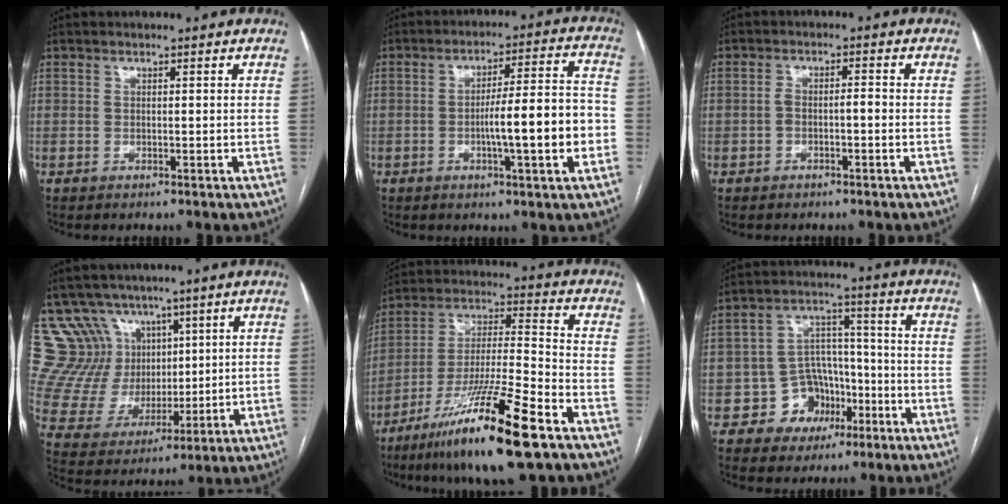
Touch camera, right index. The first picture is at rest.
{"total": 11.8, "force": [-2.8, 1.1, 11.4], "torque": [-0.172, 0.017, -0.041]}
{"total": 2.5, "force": [-0.9, 0.9, 2.2], "torque": [-0.038, 0.015, -0.011]}
{"total": 11.0, "force": [7.5, 7.8, 1.7], "torque": [-0.041, 0.043, 0.156]}
{"total": 18.5, "force": [-11.3, 0.6, 14.6], "torque": [-0.275, -0.036, -0.203]}
{"total": 8.2, "force": [-3.8, 7.0, 2.2], "torque": [-0.023, 0.028, -0.051]}